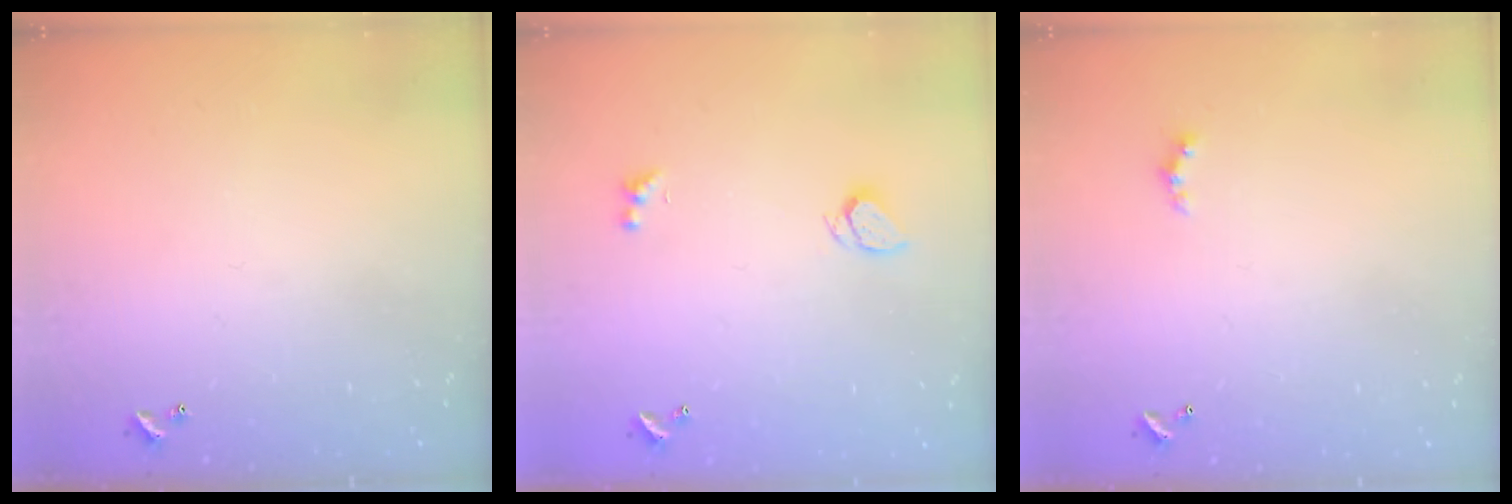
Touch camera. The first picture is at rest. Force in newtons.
{"total": 2.4, "press": 2.3, "slide": 0.6}
{"total": 1.6, "press": 1.6, "slide": 0.4}